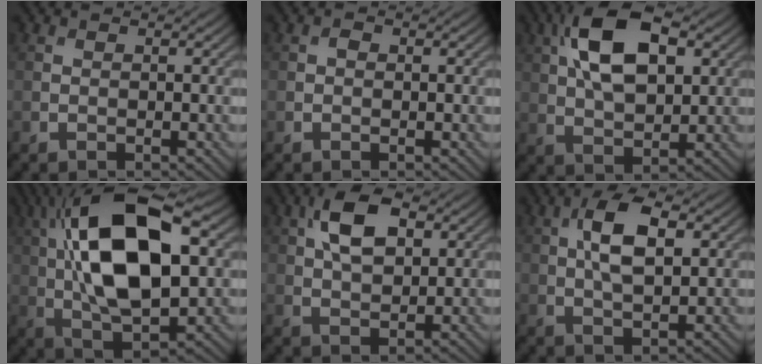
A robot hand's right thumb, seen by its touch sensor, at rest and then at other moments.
{"total": 0.6, "force": [0.0, 0.5, 0.3], "torque": [-0.004, -0.001, -0.003]}
{"total": 12.1, "force": [4.0, 6.1, 9.6], "torque": [-0.190, 0.017, 0.068]}
{"total": 18.1, "force": [3.4, 8.4, 15.7], "torque": [-0.296, 0.023, 0.043]}
{"total": 8.0, "force": [2.8, 4.2, 6.1], "torque": [-0.126, 0.011, 0.046]}
{"total": 7.3, "force": [1.8, 3.2, 6.3], "torque": [-0.126, 0.010, 0.030]}